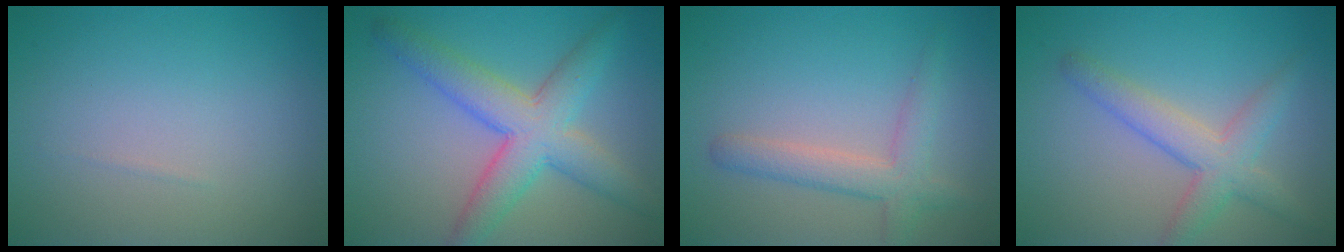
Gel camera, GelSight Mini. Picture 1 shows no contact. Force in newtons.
{"total": 6.4, "press": 6.4, "slide": 0.2}
{"total": 3.3, "press": 3.3, "slide": 0.1}
{"total": 3.9, "press": 3.9, "slide": 0.2}